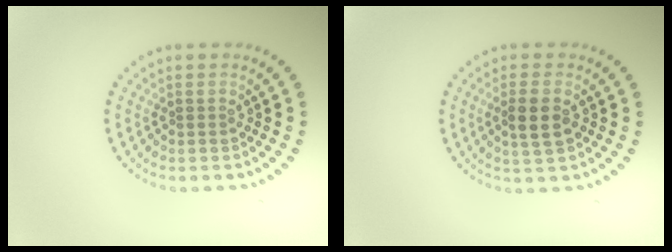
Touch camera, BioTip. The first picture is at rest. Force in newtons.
{"total": 2.9, "press": 2.8, "slide": 0.8}